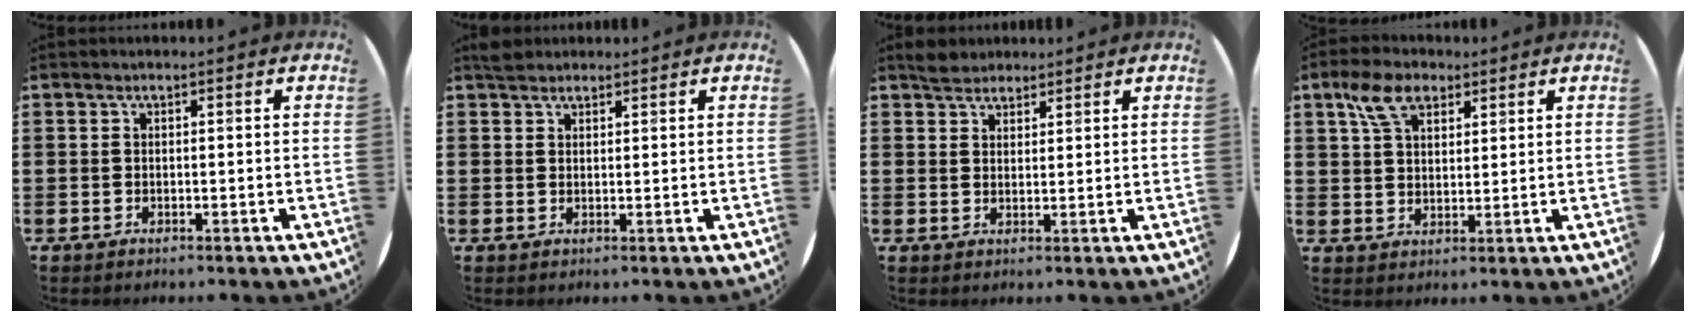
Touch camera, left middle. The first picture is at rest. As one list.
[{"total": 1.8, "force": [1.6, 0.7, 0.3], "torque": [-0.001, 0.001, 0.031]}, {"total": 2.7, "force": [2.5, 1.1, 0.2], "torque": [-0.003, 0.002, 0.047]}, {"total": 6.2, "force": [3.9, 3.5, 3.3], "torque": [-0.070, 0.009, 0.071]}]